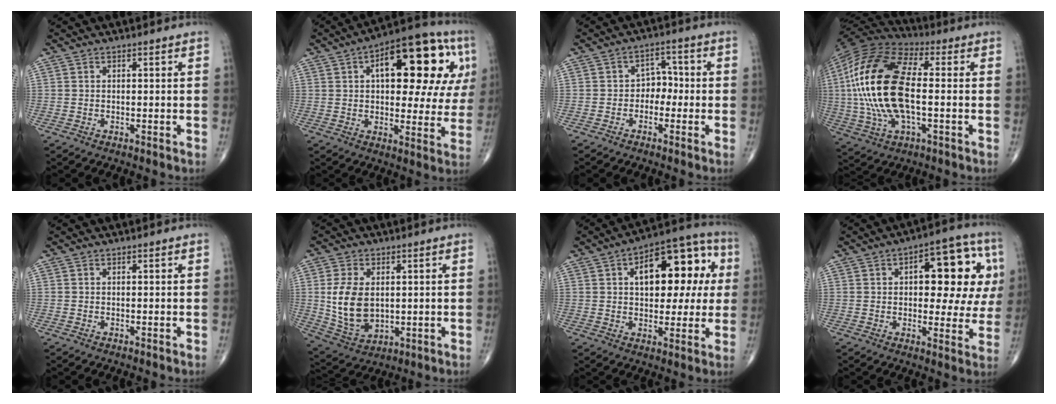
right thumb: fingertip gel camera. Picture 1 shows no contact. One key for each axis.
{"total": 22.5, "fx": 7.2, "fy": 10.0, "fz": 18.8, "tx": -0.219, "ty": 0.018, "tz": 0.093}
{"total": 4.5, "fx": -1.3, "fy": 3.5, "fz": 2.5, "tx": -0.008, "ty": 0.024, "tz": -0.035}
{"total": 23.5, "fx": -0.1, "fy": 10.7, "fz": 21.0, "tx": -0.448, "ty": 0.013, "tz": -0.006}
{"total": 0.0}
{"total": 11.5, "fx": 0.9, "fy": 7.5, "fz": 8.7, "tx": -0.158, "ty": -0.014, "tz": 0.034}
{"total": 19.6, "fx": 3.9, "fy": 10.2, "fz": 16.2, "tx": -0.182, "ty": 0.033, "tz": 0.048}
{"total": 16.6, "fx": 4.1, "fy": 7.7, "fz": 14.1, "tx": -0.138, "ty": 0.012, "tz": 0.047}